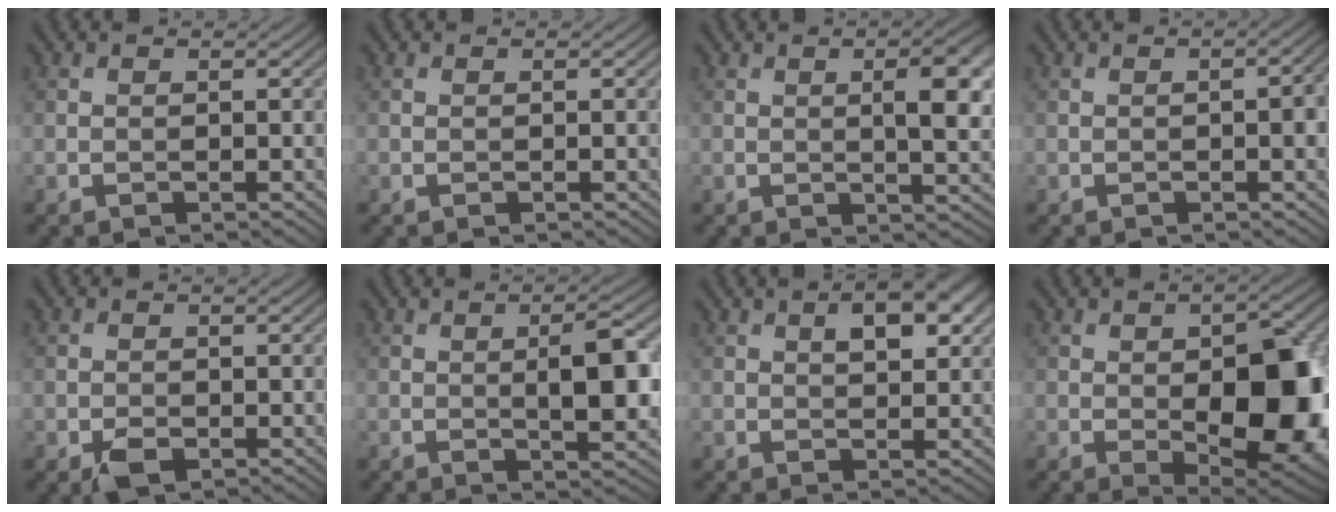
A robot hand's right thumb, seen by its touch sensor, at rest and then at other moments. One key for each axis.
{"total": 0.0}
{"total": 6.4, "fx": 1.0, "fy": 1.9, "fz": 6.0, "tx": -0.089, "ty": 0.005, "tz": 0.017}
{"total": 2.6, "fx": -0.3, "fy": 0.7, "fz": 2.5, "tx": -0.034, "ty": 0.006, "tz": -0.006}
{"total": 2.3, "fx": -1.2, "fy": 1.3, "fz": 1.5, "tx": -0.030, "ty": -0.005, "tz": -0.021}
{"total": 5.9, "fx": 0.1, "fy": 1.7, "fz": 5.6, "tx": -0.090, "ty": 0.004, "tz": 0.000}
{"total": 5.4, "fx": 2.1, "fy": 2.4, "fz": 4.3, "tx": -0.066, "ty": 0.005, "tz": 0.030}
{"total": 13.8, "fx": -1.7, "fy": 7.1, "fz": 11.7, "tx": -0.147, "ty": -0.011, "tz": -0.017}